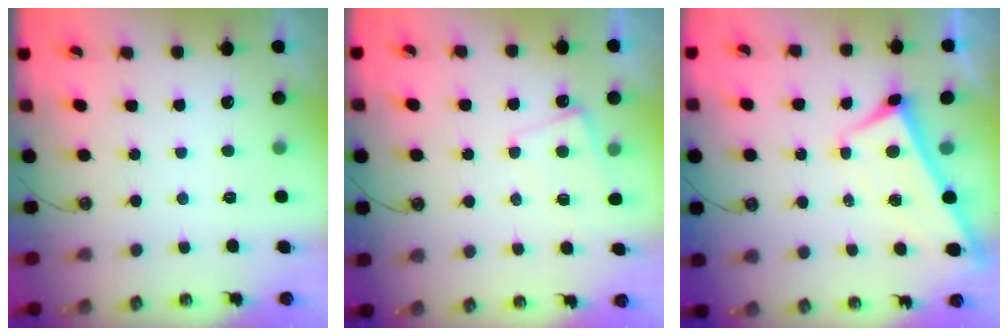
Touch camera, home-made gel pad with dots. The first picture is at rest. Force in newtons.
{"total": 3.8, "press": 3.7, "slide": 0.4}
{"total": 1.9, "press": 1.9, "slide": 0.2}